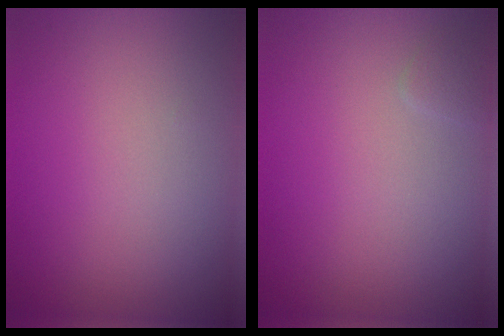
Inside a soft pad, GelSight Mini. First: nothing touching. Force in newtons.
{"total": 0.6, "press": 0.6, "slide": 0.1}